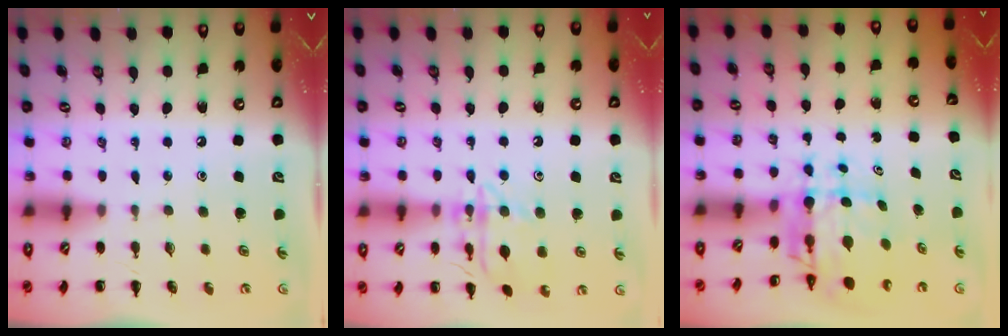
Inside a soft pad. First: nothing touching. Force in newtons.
{"total": 13.7, "press": 13.7, "slide": 0.4}
{"total": 6.5, "press": 5.9, "slide": 2.6}